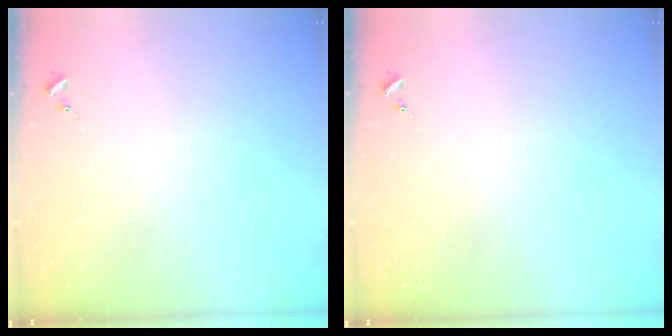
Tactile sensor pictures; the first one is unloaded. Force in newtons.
{"total": 0.0}